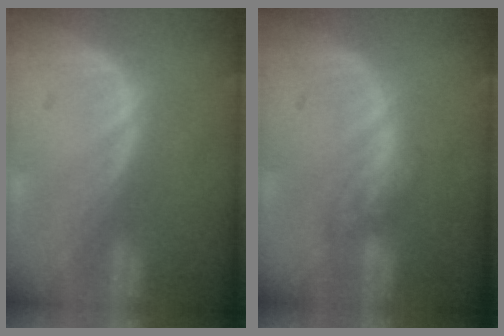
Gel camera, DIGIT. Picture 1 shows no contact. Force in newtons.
{"total": 4.6, "press": 4.4, "slide": 1.4}